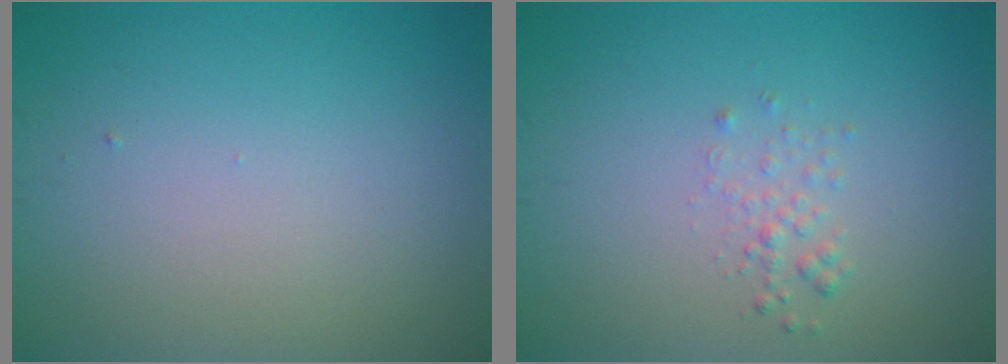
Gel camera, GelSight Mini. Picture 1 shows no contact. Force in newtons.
{"total": 1.1, "press": 1.1, "slide": 0.1}